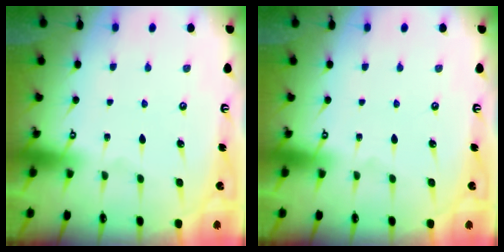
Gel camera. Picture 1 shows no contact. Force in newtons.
{"total": 0.0}